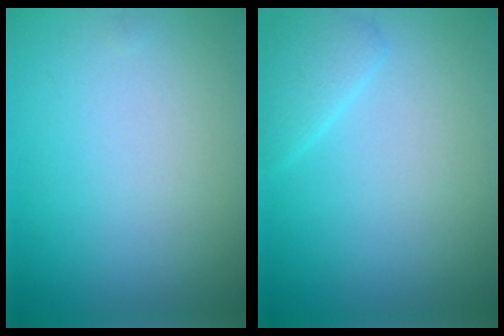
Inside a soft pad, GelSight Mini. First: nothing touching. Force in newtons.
{"total": 1.8, "press": 1.8, "slide": 0.1}